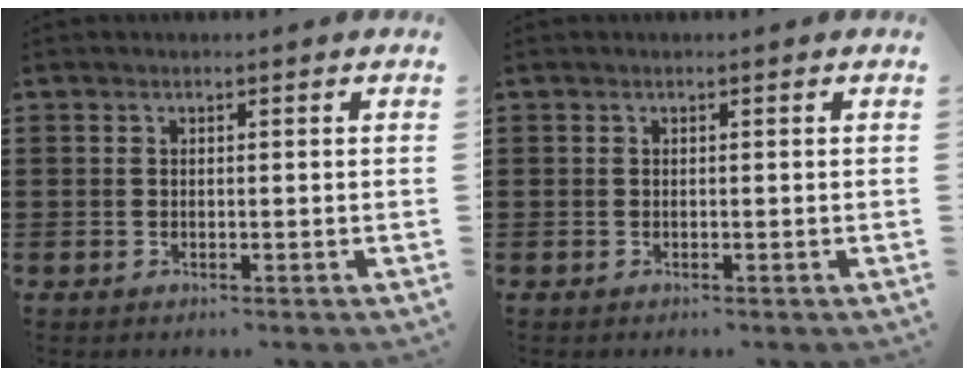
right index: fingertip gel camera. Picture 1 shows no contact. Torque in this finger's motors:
{"motor_torque": [0.26, 0.15, -0.03, 0.01]}